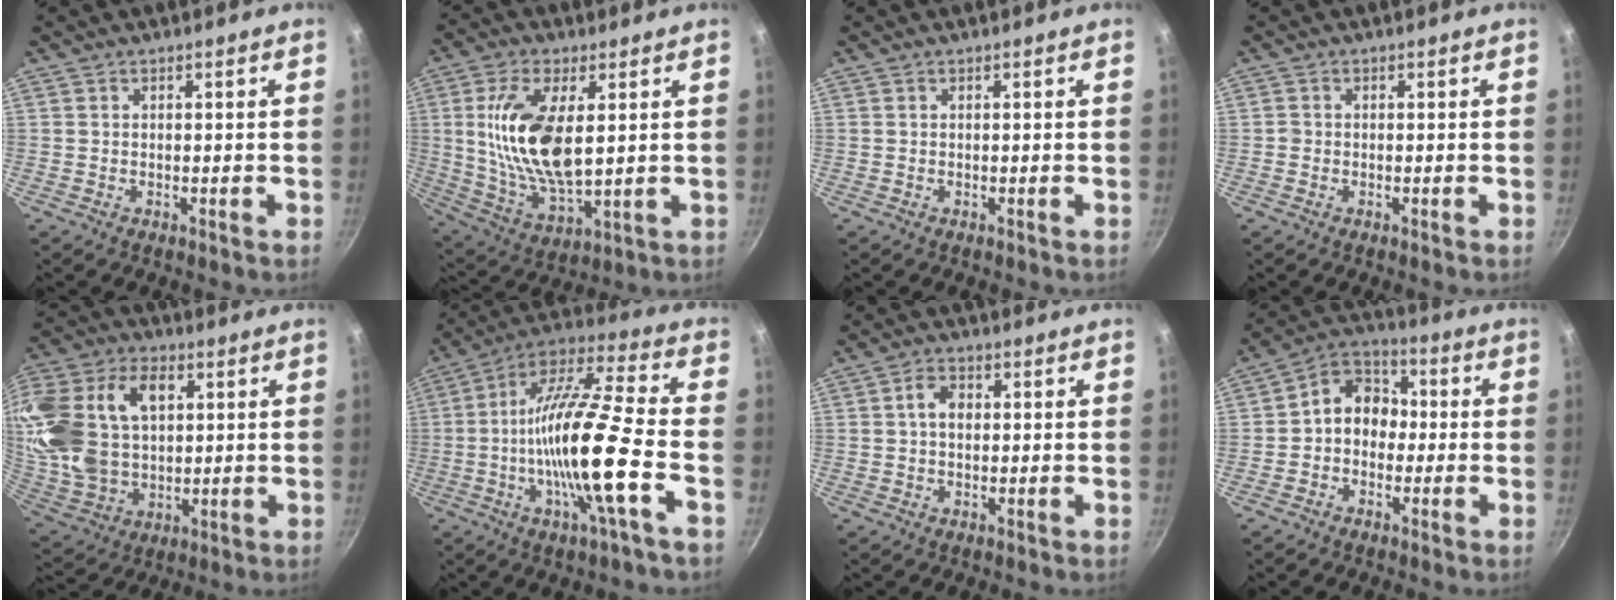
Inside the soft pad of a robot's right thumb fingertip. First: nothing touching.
{"total": 16.7, "force": [2.9, 7.8, 14.4], "torque": [-0.275, -0.015, 0.062]}
{"total": 0.0}
{"total": 0.7, "force": [-0.2, 0.6, 0.1], "torque": [-0.001, 0.001, -0.007]}
{"total": 26.1, "force": [5.9, 17.7, 18.2], "torque": [-0.384, 0.013, 0.115]}
{"total": 19.6, "force": [-4.9, 2.7, 18.8], "torque": [-0.327, 0.027, -0.105]}
{"total": 4.0, "force": [0.5, 2.8, 2.8], "torque": [-0.038, 0.009, 0.002]}
{"total": 9.0, "force": [-0.6, 7.4, 5.2], "torque": [-0.039, 0.034, -0.034]}